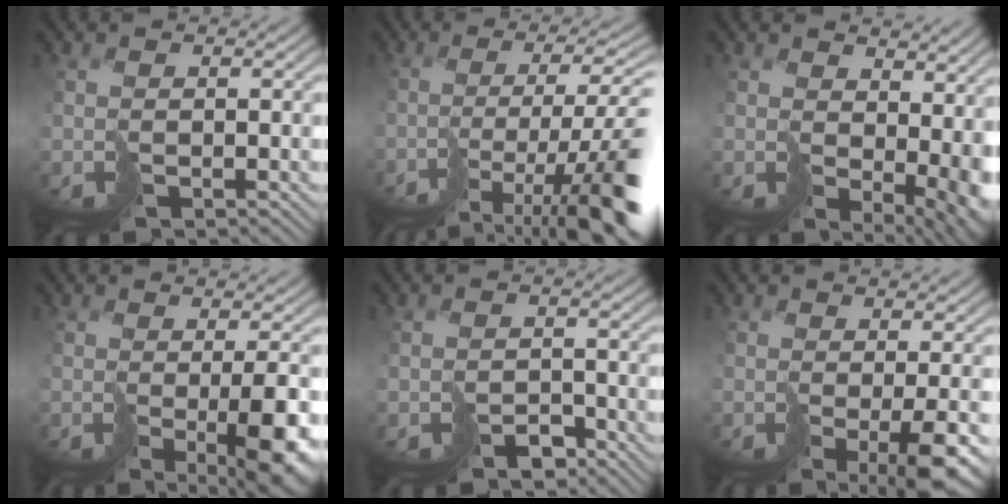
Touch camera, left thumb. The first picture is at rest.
{"total": 15.2, "force": [-7.8, 4.1, 12.4], "torque": [-0.189, -0.009, -0.126]}
{"total": 9.9, "force": [1.8, 5.6, 8.0], "torque": [-0.114, -0.026, 0.063]}
{"total": 8.2, "force": [-2.0, 2.1, 7.6], "torque": [-0.108, -0.012, -0.027]}
{"total": 2.7, "force": [-2.2, 1.3, 1.1], "torque": [-0.016, 0.001, -0.040]}
{"total": 7.9, "force": [-2.7, 2.0, 7.1], "torque": [-0.100, -0.010, -0.039]}